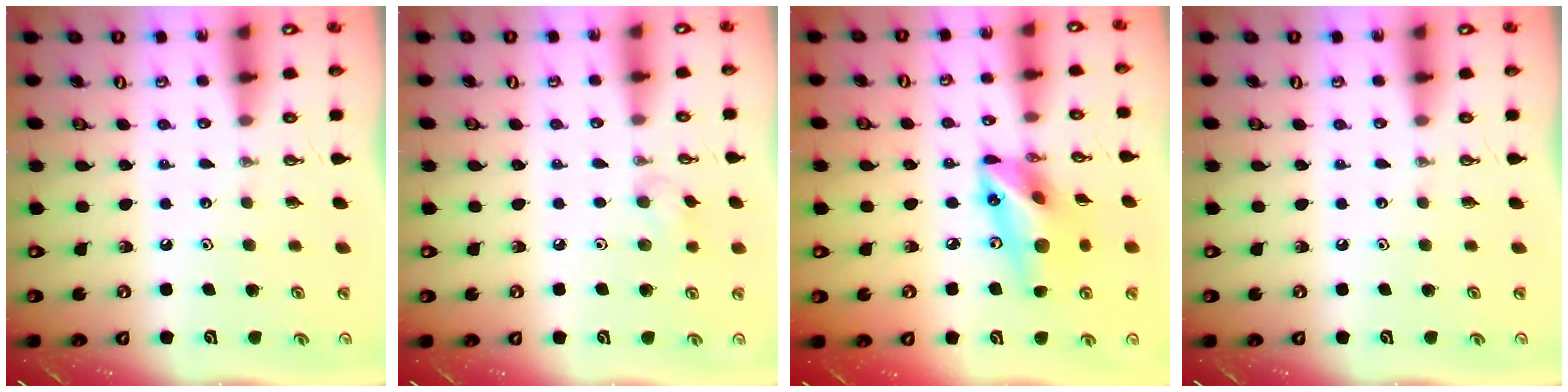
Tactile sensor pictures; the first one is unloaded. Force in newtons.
{"total": 6.3, "press": 5.5, "slide": 3.1}
{"total": 16.6, "press": 16.2, "slide": 3.7}
{"total": 0.0}